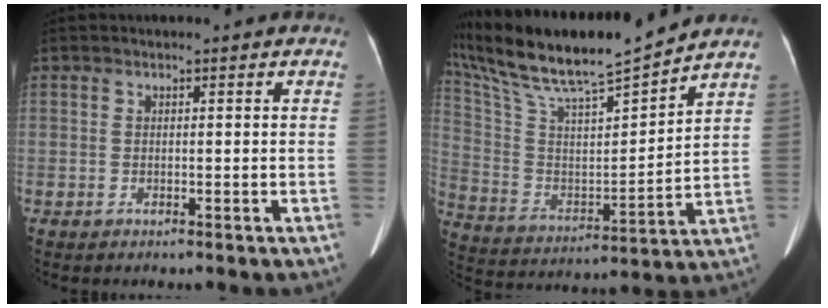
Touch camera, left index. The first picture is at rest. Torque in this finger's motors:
{"motor_torque": [0.52, -1.62, 0.51, 0.14]}